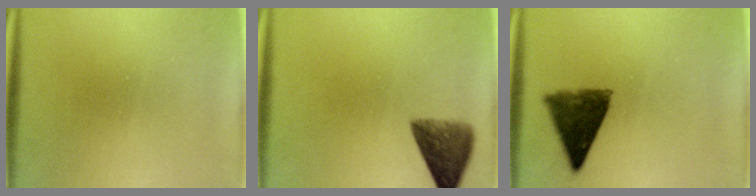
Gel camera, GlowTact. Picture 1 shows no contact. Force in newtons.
{"total": 6.1}
{"total": 7.2}